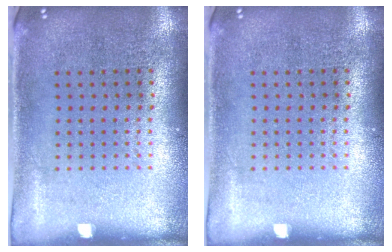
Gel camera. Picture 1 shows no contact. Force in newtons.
{"total": 0.0}